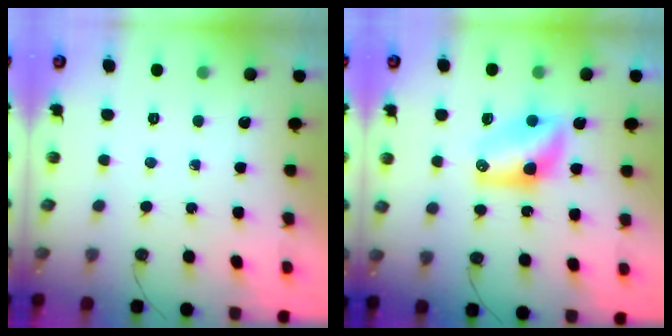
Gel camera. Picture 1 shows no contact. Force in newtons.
{"total": 7.4, "press": 7.4, "slide": 0.2}